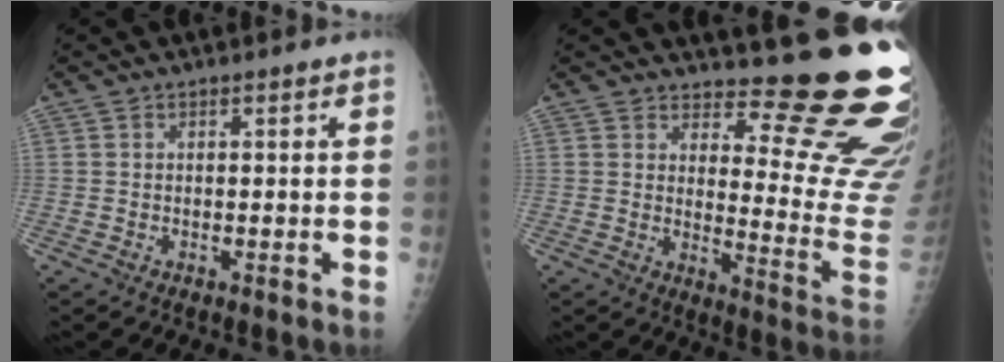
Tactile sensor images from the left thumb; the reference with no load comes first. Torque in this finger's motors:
{"motor_torque": [0.80, 0.51, 0.93, -1.59, 0.19]}